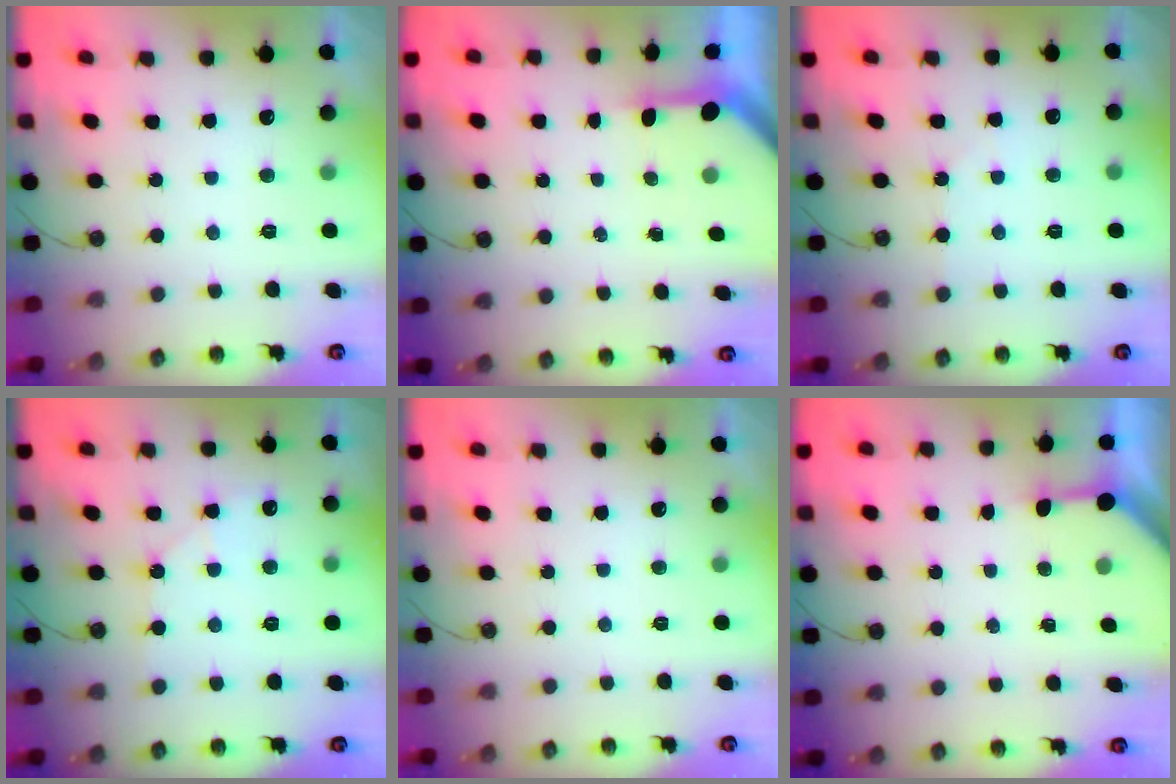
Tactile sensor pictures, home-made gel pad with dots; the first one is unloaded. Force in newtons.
{"total": 3.4, "press": 3.4, "slide": 0.3}
{"total": 3.4, "press": 3.3, "slide": 0.6}
{"total": 6.7, "press": 6.6, "slide": 0.8}
{"total": 0.0}
{"total": 3.6, "press": 3.6, "slide": 0.4}